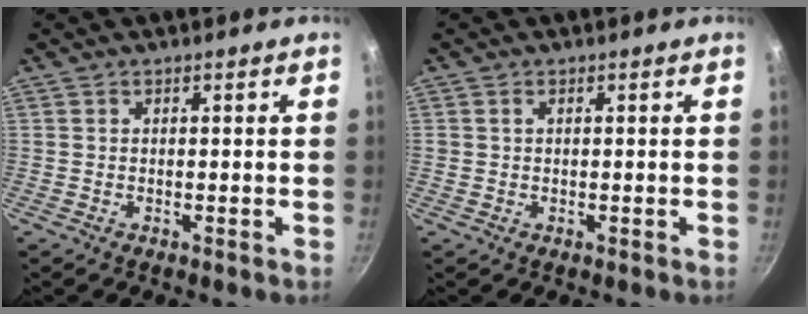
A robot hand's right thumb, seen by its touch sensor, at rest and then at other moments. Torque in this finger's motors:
{"motor_torque": [-0.17, 0.19, 0.34, 0.26, -0.06]}